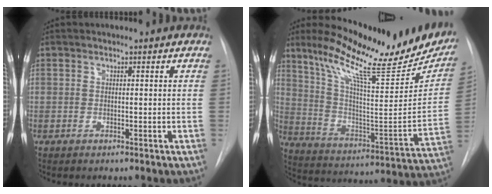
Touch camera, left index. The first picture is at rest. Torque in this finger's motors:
{"motor_torque": [0.95, -1.18, 0.15, 0.08]}